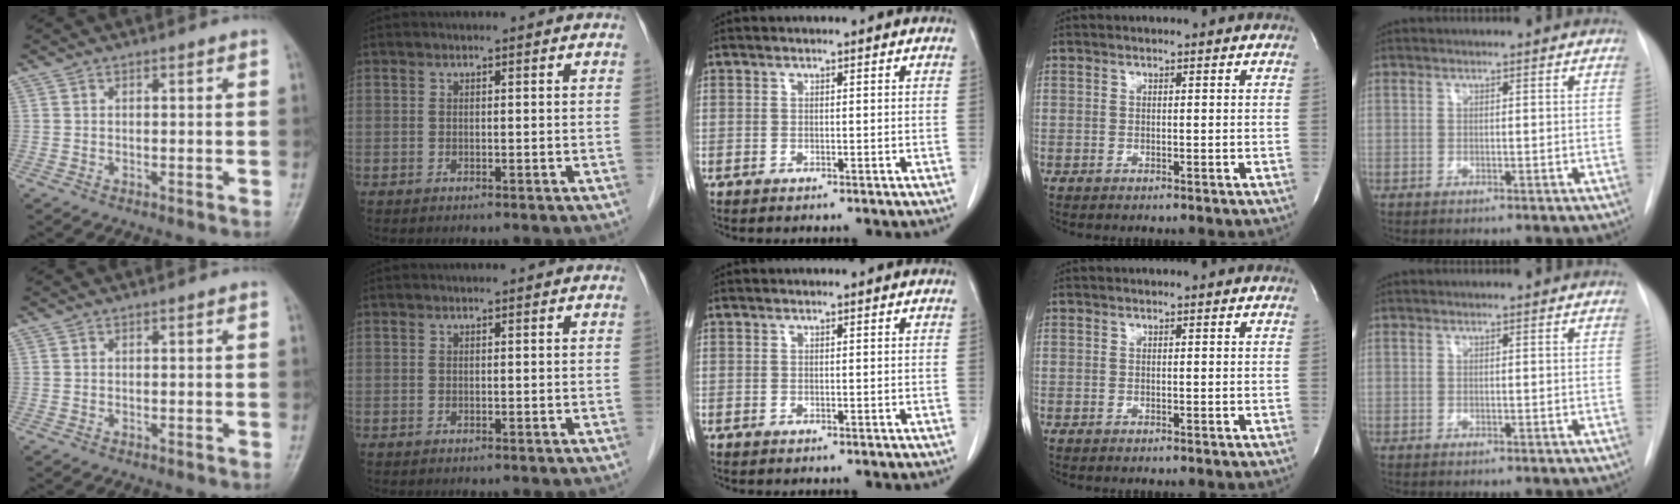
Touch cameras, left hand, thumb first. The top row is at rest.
{}